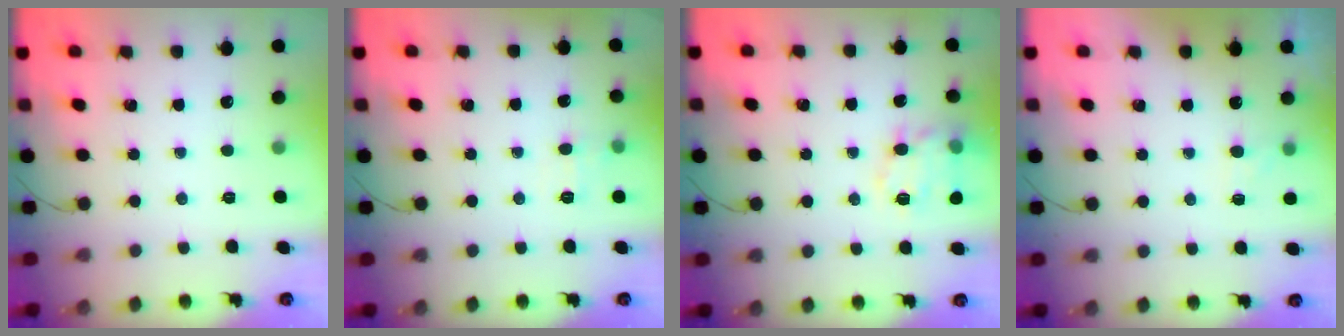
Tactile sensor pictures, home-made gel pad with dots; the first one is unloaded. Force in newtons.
{"total": 6.0, "press": 5.9, "slide": 1.4}
{"total": 14.6, "press": 14.6, "slide": 0.9}
{"total": 4.9, "press": 4.6, "slide": 1.5}